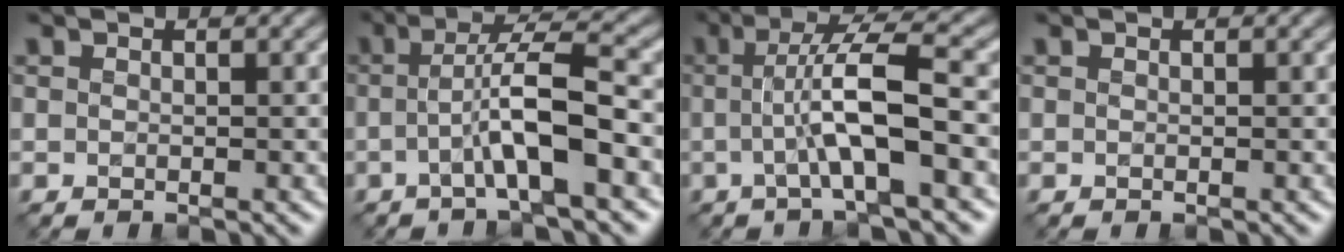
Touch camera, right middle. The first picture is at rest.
{"total": 5.9, "force": [-1.2, 0.8, 5.7], "torque": [-0.100, 0.018, -0.029]}
{"total": 6.4, "force": [-0.7, 1.0, 6.3], "torque": [-0.112, 0.013, -0.019]}
{"total": 0.0}